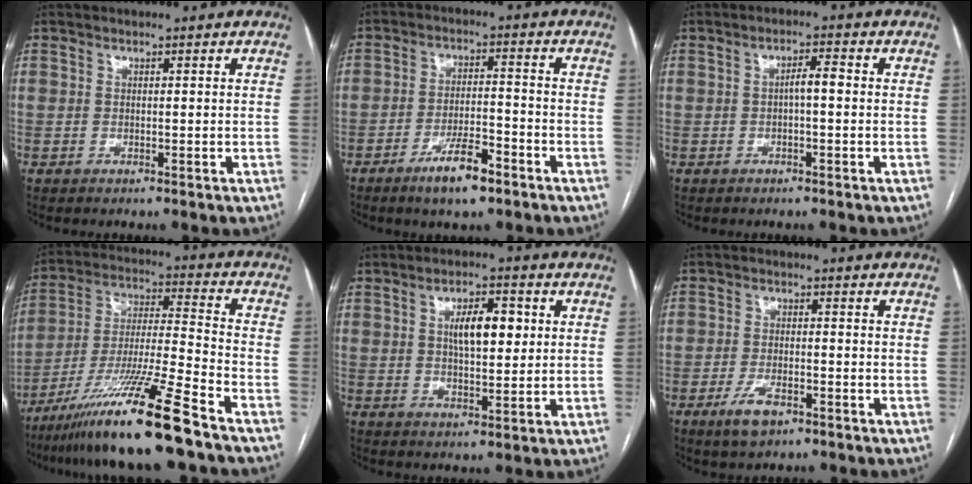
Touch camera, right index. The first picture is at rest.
{"total": 7.3, "force": [-4.8, 1.8, 5.3], "torque": [-0.097, -0.002, -0.081]}
{"total": 2.6, "force": [-0.2, 0.5, 2.6], "torque": [-0.041, 0.006, -0.004]}
{"total": 18.1, "force": [-13.1, -1.1, 12.5], "torque": [-0.252, -0.033, -0.238]}
{"total": 7.1, "force": [1.6, 2.6, 6.4], "torque": [-0.110, 0.012, 0.029]}
{"total": 5.1, "force": [-3.1, 2.3, 3.4], "torque": [-0.068, -0.002, -0.051]}